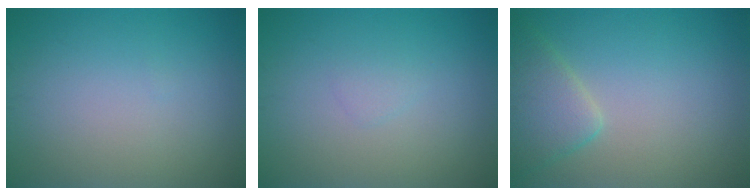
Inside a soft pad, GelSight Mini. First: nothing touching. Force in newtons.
{"total": 0.7, "press": 0.7, "slide": 0.1}
{"total": 3.5, "press": 3.4, "slide": 0.4}